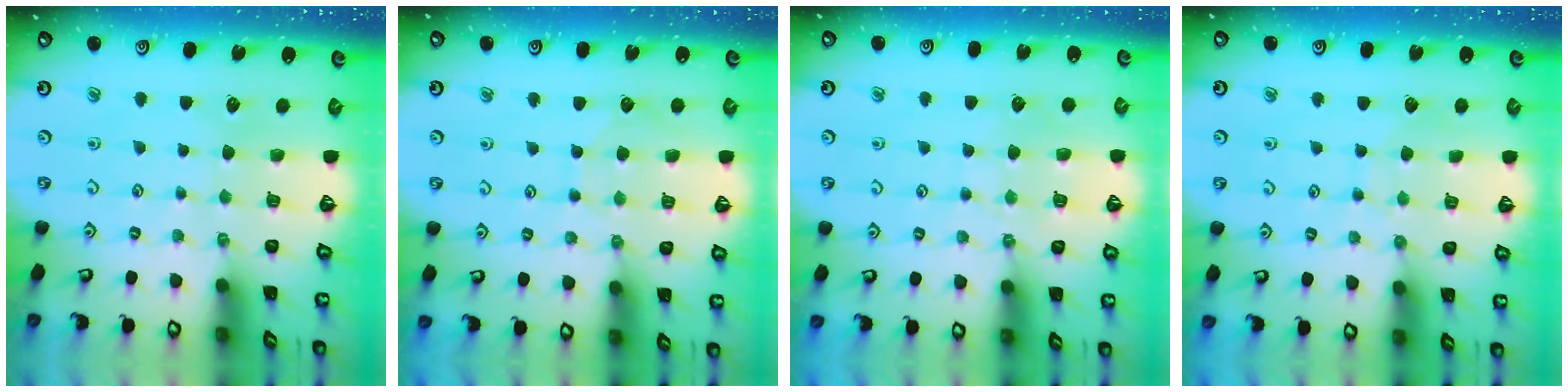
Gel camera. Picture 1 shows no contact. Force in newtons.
{"total": 5.1, "press": 5.1, "slide": 0.5}
{"total": 6.5, "press": 6.4, "slide": 0.6}
{"total": 6.2, "press": 6.2, "slide": 0.6}